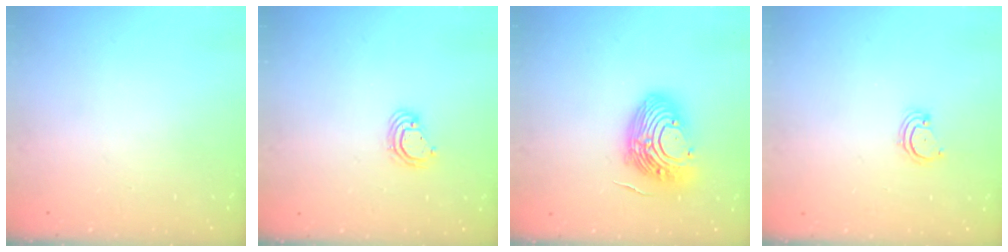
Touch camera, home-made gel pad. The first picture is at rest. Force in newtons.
{"total": 5.2, "press": 5.2, "slide": 0.3}
{"total": 14.4, "press": 14.2, "slide": 2.4}
{"total": 2.5, "press": 2.5, "slide": 0.3}